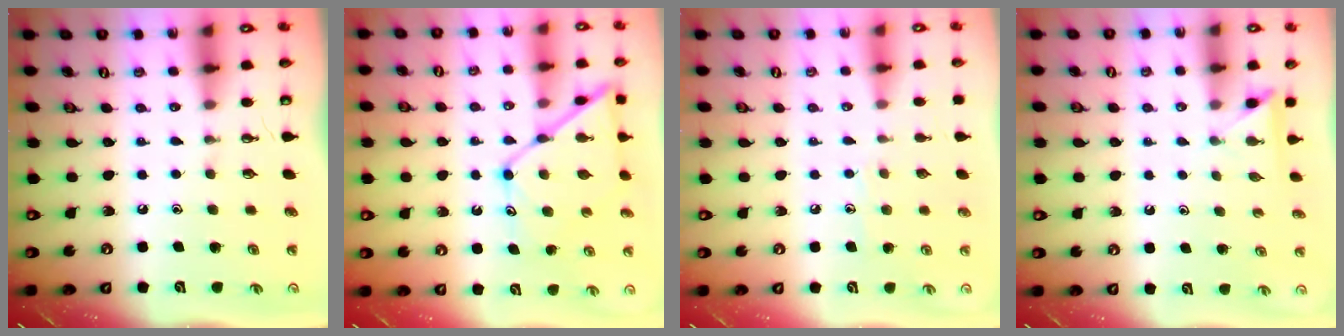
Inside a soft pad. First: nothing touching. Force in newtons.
{"total": 13.8, "press": 13.8, "slide": 1.2}
{"total": 5.1, "press": 5.1, "slide": 0.5}
{"total": 2.7, "press": 2.7, "slide": 0.2}